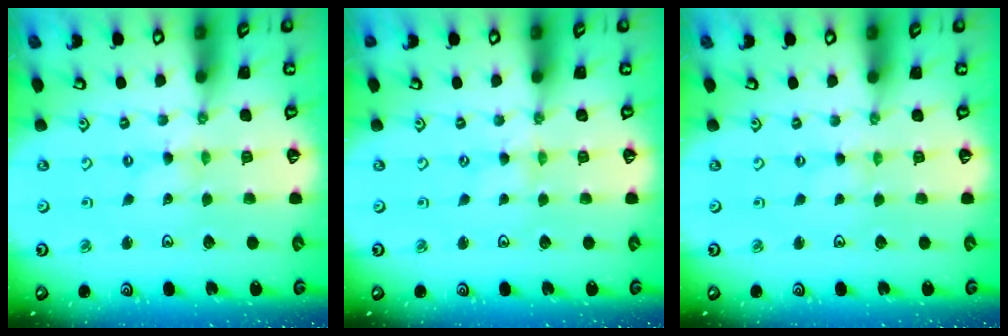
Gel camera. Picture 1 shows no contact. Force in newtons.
{"total": 0.0}
{"total": 0.0}